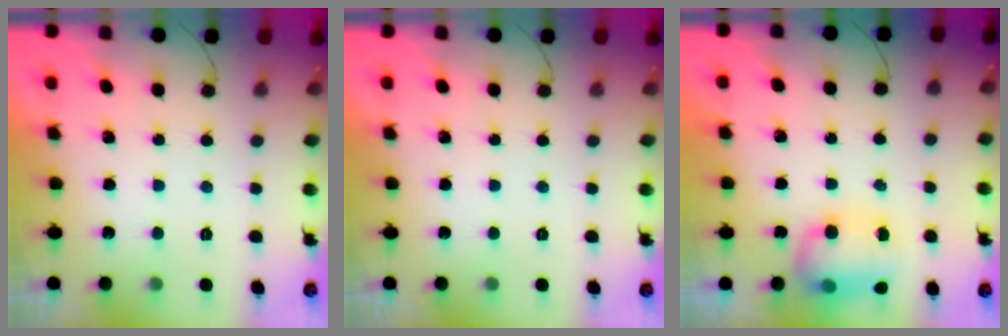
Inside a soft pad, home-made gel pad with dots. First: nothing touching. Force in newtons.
{"total": 0.0}
{"total": 11.1, "press": 9.7, "slide": 5.3}